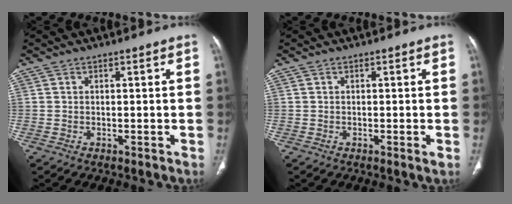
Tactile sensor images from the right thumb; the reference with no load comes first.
{"total": 0.9, "force": [-0.2, 0.0, 0.9], "torque": [-0.012, -0.004, -0.005]}